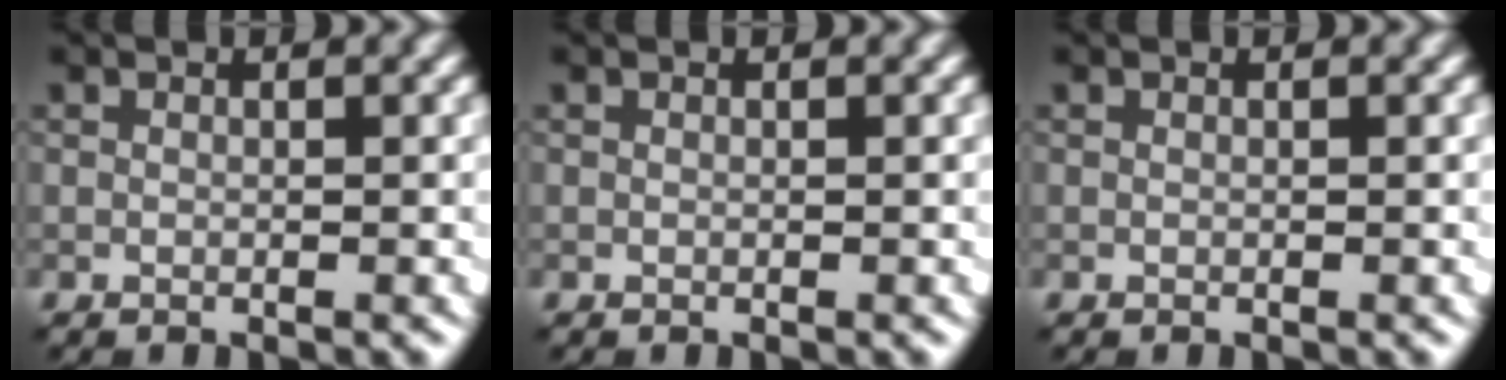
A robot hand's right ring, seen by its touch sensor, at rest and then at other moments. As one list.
[{"total": 0.0}, {"total": 0.0}]